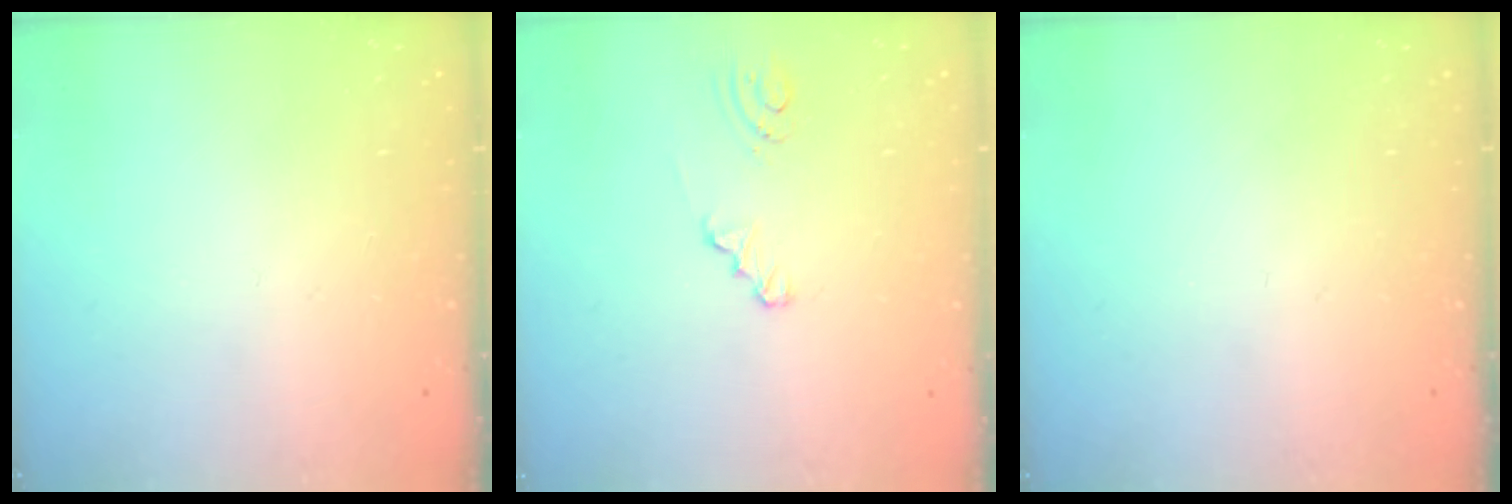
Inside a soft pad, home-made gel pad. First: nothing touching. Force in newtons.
{"total": 2.4, "press": 2.4, "slide": 0.3}
{"total": 0.0}